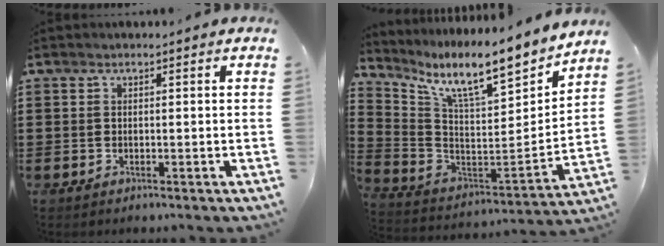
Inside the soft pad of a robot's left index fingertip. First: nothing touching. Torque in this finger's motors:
{"motor_torque": [2.14, 0.00, 0.34, 0.21]}